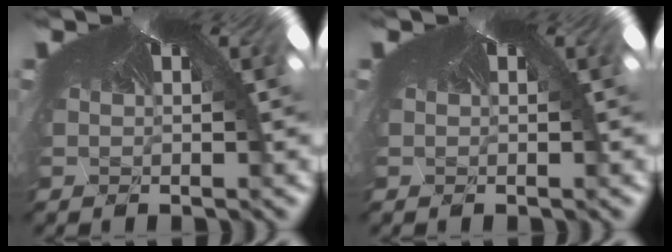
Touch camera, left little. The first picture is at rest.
{"total": 0.0}